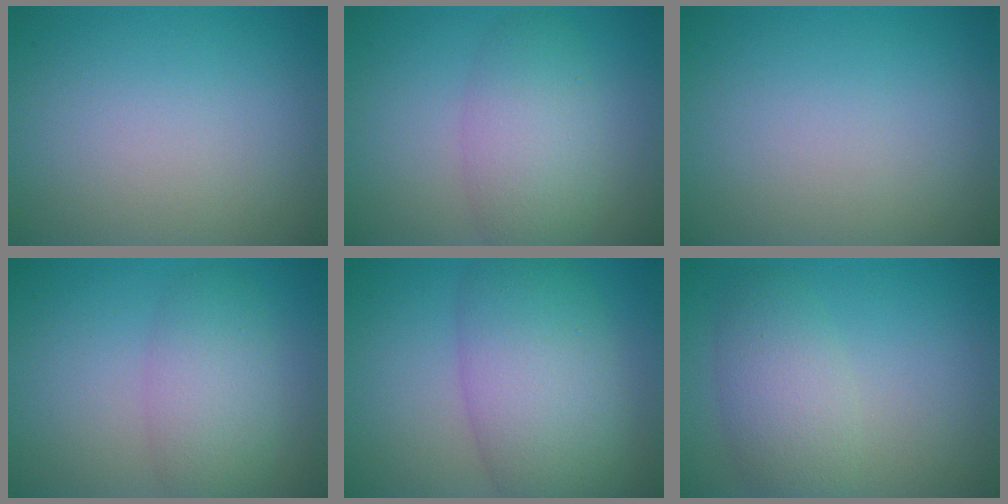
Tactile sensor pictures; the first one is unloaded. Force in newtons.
{"total": 4.6, "press": 4.6, "slide": 0.0}
{"total": 0.0}
{"total": 4.2, "press": 4.2, "slide": 0.2}
{"total": 8.6, "press": 8.6, "slide": 0.2}
{"total": 4.1, "press": 4.1, "slide": 0.1}